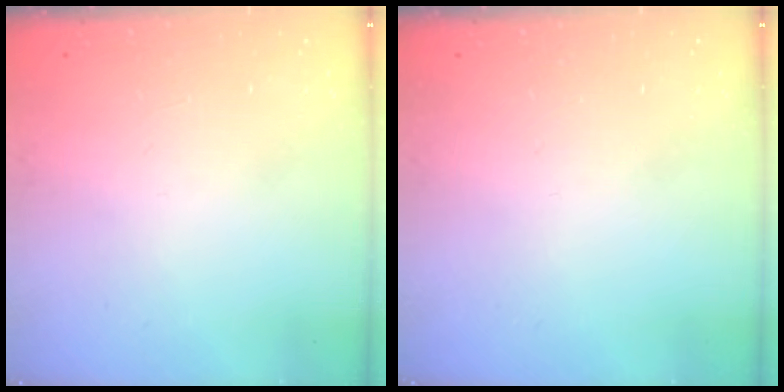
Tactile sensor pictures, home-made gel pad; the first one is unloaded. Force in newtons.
{"total": 0.0}